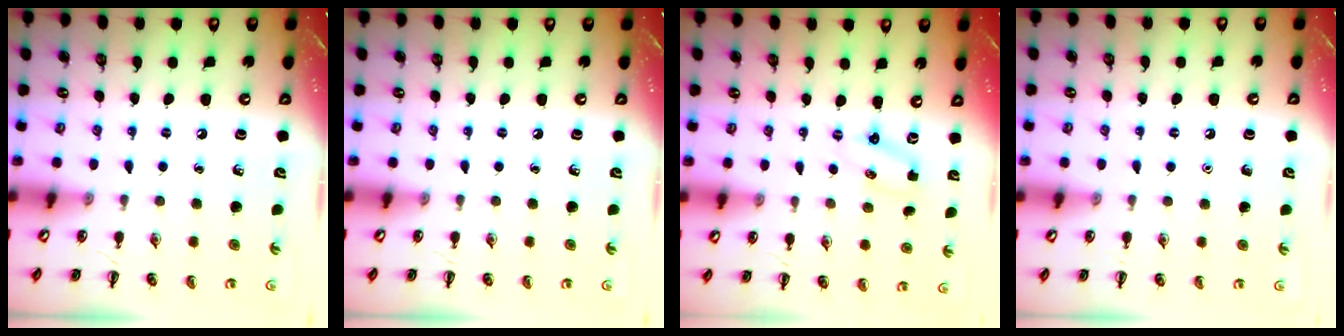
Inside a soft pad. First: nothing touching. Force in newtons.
{"total": 0.0}
{"total": 2.4, "press": 2.4, "slide": 0.6}
{"total": 1.6, "press": 1.6, "slide": 0.1}